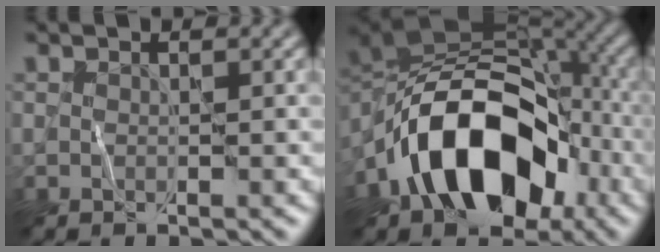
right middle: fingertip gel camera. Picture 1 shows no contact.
{"total": 13.4, "force": [-5.3, 8.2, 9.2], "torque": [-0.142, 0.008, -0.108]}